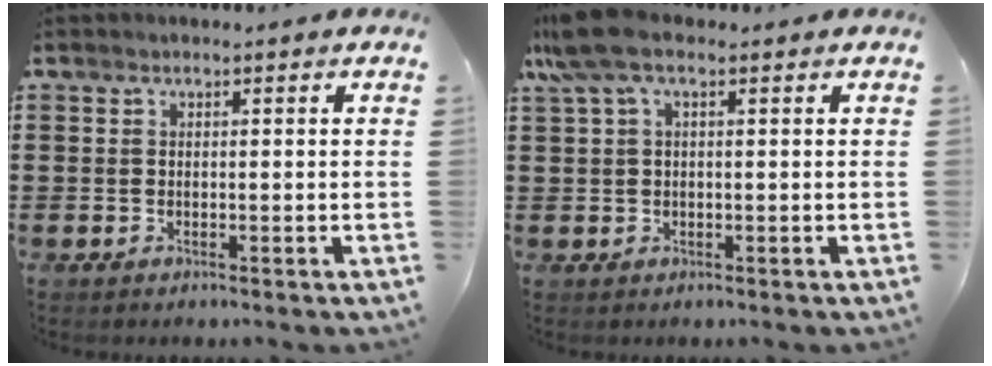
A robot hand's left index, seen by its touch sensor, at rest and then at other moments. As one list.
[{"total": 6.1, "force": [2.8, 1.8, 5.2], "torque": [-0.125, 0.003, 0.046]}]